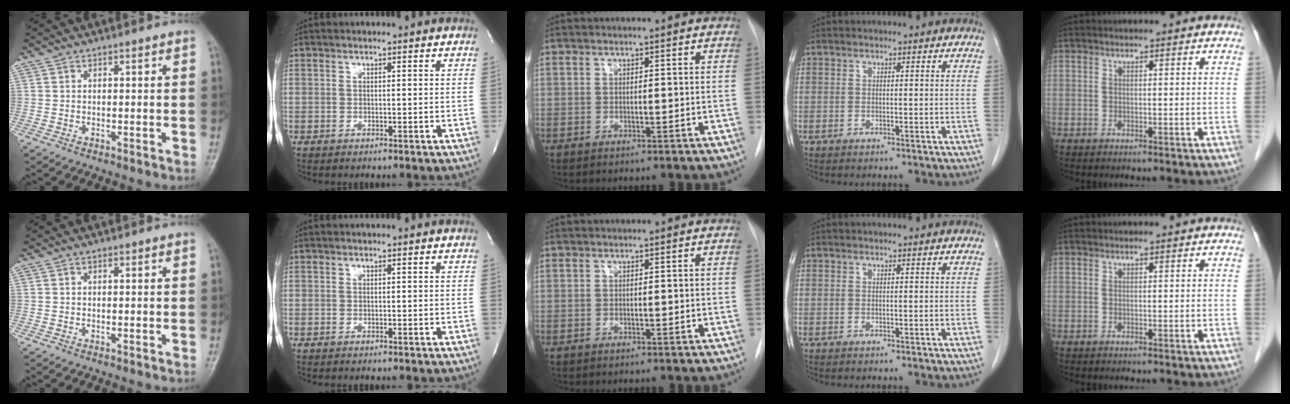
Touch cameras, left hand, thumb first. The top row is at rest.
{}